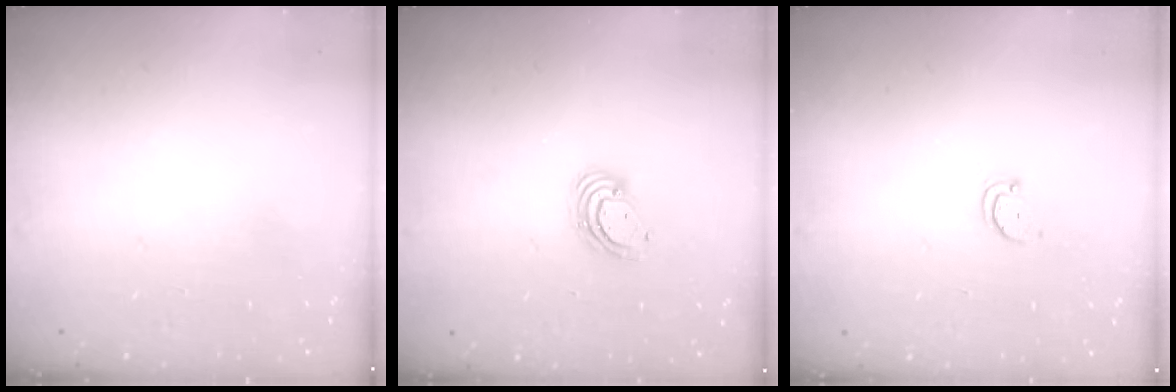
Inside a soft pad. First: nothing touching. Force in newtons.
{"total": 4.4, "press": 4.4, "slide": 0.4}
{"total": 2.5, "press": 2.4, "slide": 0.4}